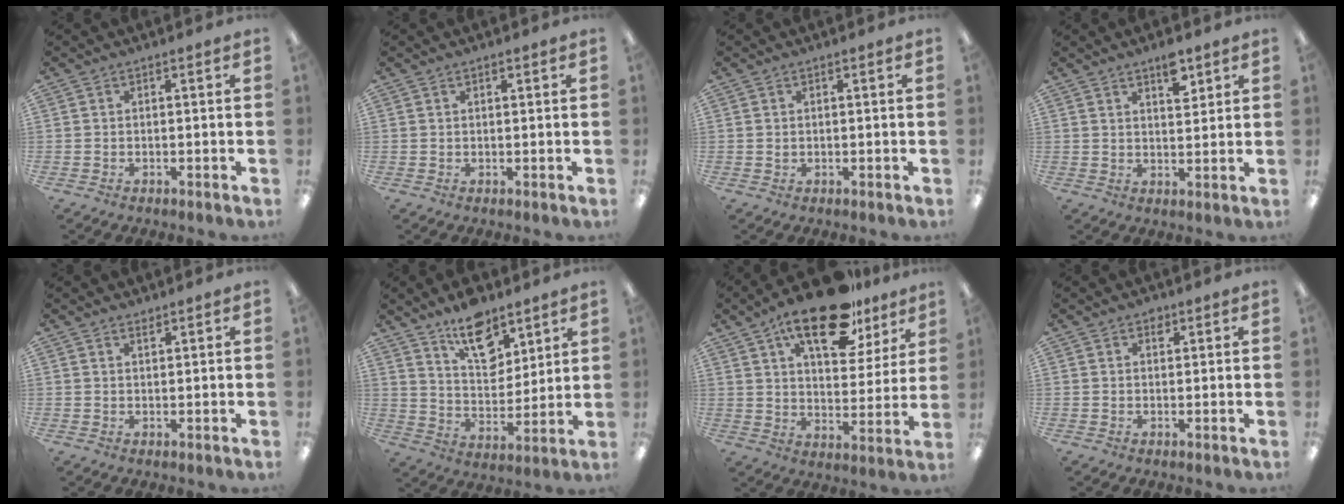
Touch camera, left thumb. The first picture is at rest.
{"total": 0.9, "force": [0.6, 0.4, 0.4], "torque": [-0.009, 0.003, 0.011]}
{"total": 0.6, "force": [0.3, 0.5, 0.2], "torque": [-0.005, 0.003, 0.004]}
{"total": 5.8, "force": [4.1, 2.3, 3.4], "torque": [-0.035, -0.026, 0.066]}
{"total": 1.2, "force": [1.1, 0.3, 0.2], "torque": [-0.006, -0.002, 0.021]}
{"total": 13.6, "force": [9.6, 7.1, 6.5], "torque": [-0.092, -0.057, 0.173]}
{"total": 19.6, "force": [13.1, 8.4, 12.0], "torque": [-0.187, -0.063, 0.217]}
{"total": 1.9, "force": [1.1, 1.2, 0.9], "torque": [-0.002, -0.004, 0.016]}